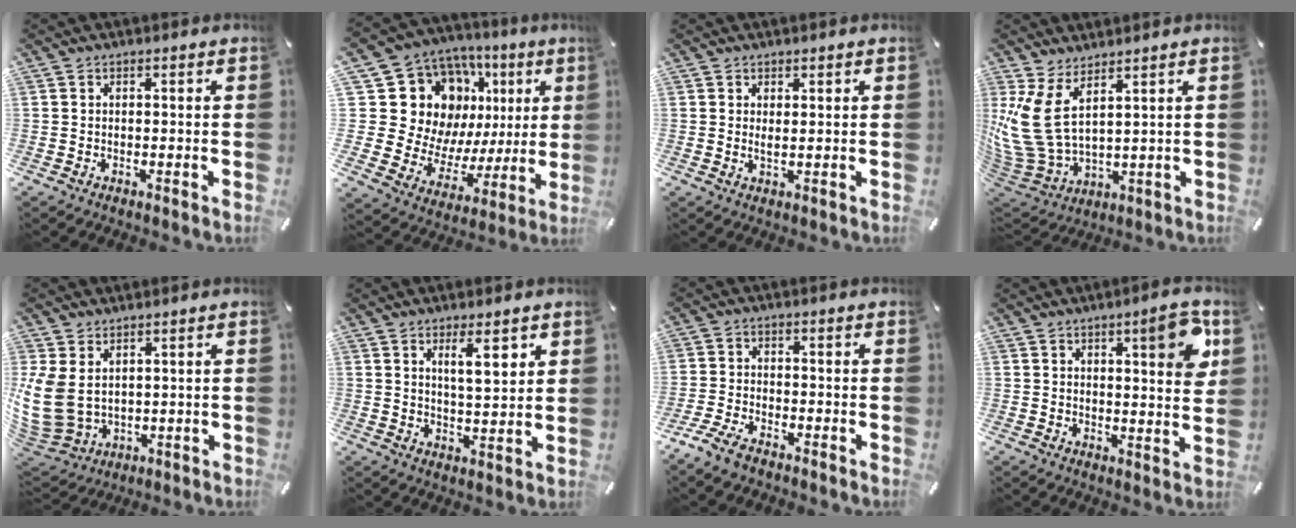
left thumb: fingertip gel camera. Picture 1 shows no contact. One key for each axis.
{"total": 21.1, "fx": 8.2, "fy": 16.5, "fz": 10.3, "tx": -0.175, "ty": -0.061, "tz": 0.180}
{"total": 1.7, "fx": 0.9, "fy": 0.5, "fz": 1.3, "tx": -0.019, "ty": -0.003, "tz": 0.014}
{"total": 12.2, "fx": 5.6, "fy": 6.7, "fz": 8.5, "tx": -0.227, "ty": -0.050, "tz": 0.106}
{"total": 10.6, "fx": 2.1, "fy": 8.3, "fz": 6.2, "tx": -0.157, "ty": -0.013, "tz": 0.041}
{"total": 8.2, "fx": 4.6, "fy": 2.6, "fz": 6.2, "tx": -0.094, "ty": -0.020, "tz": 0.073}
{"total": 4.7, "fx": -3.8, "fy": 1.8, "fz": 2.1, "tx": -0.058, "ty": 0.013, "tz": -0.077}
{"total": 9.5, "fx": 4.9, "fy": 2.7, "fz": 7.7, "tx": -0.097, "ty": -0.027, "tz": 0.073}